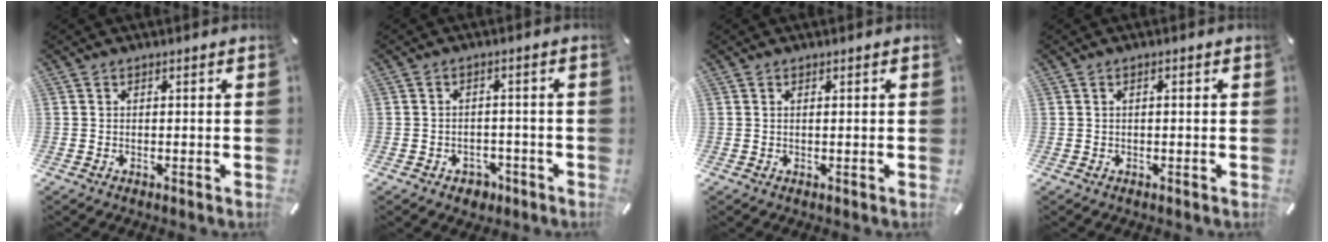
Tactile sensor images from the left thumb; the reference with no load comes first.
{"total": 3.8, "force": [-2.1, 2.9, 1.2], "torque": [-0.017, 0.012, -0.038]}
{"total": 0.6, "force": [0.1, 0.0, 0.5], "torque": [-0.009, -0.002, 0.002]}
{"total": 1.0, "force": [-0.2, 0.3, 0.9], "torque": [-0.016, 0.001, -0.003]}